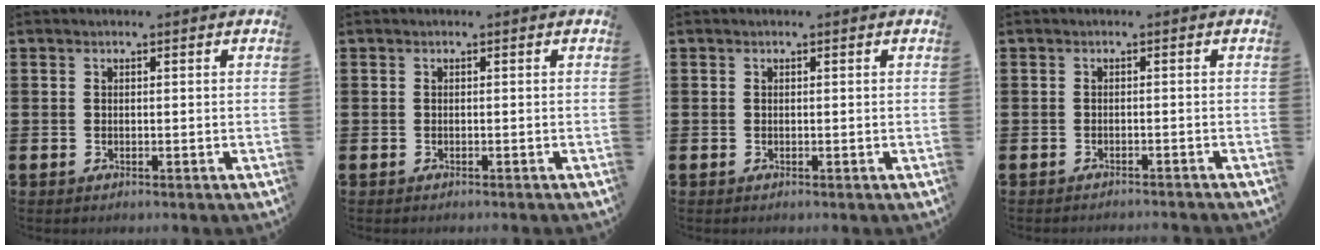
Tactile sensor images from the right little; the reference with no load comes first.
{"total": 0.0}
{"total": 0.0}
{"total": 0.9, "force": [-0.8, -0.2, 0.0], "torque": [0.000, 0.001, -0.018]}